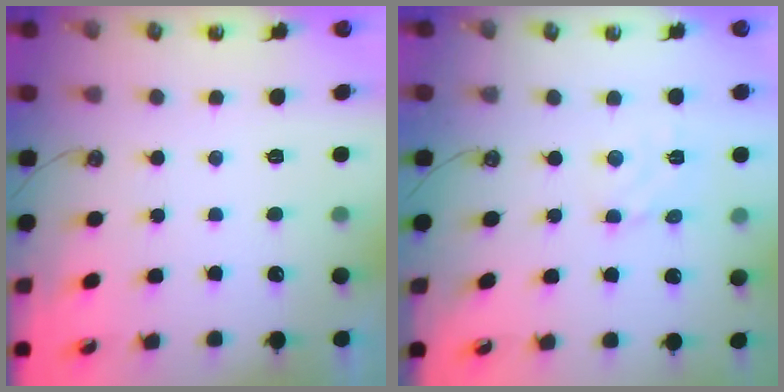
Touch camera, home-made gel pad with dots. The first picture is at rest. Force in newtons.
{"total": 2.8, "press": 2.7, "slide": 0.4}